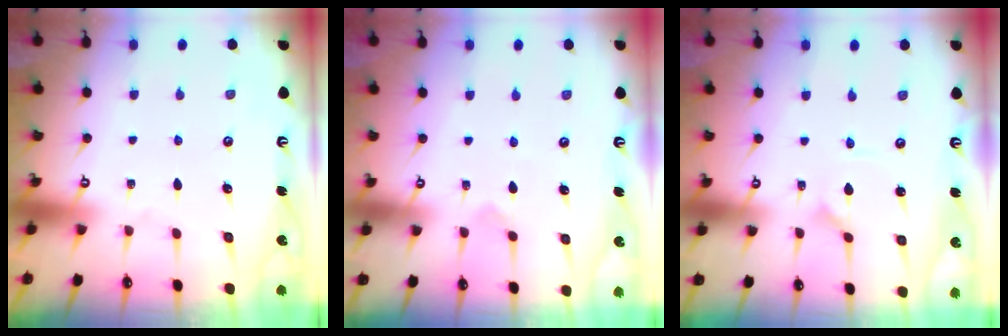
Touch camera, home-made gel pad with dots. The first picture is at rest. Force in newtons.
{"total": 2.5, "press": 2.5, "slide": 0.5}
{"total": 2.3, "press": 2.3, "slide": 0.2}